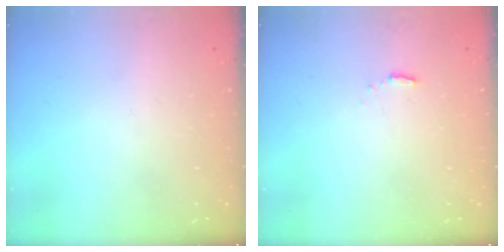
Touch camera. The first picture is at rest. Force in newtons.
{"total": 1.3, "press": 1.3, "slide": 0.3}